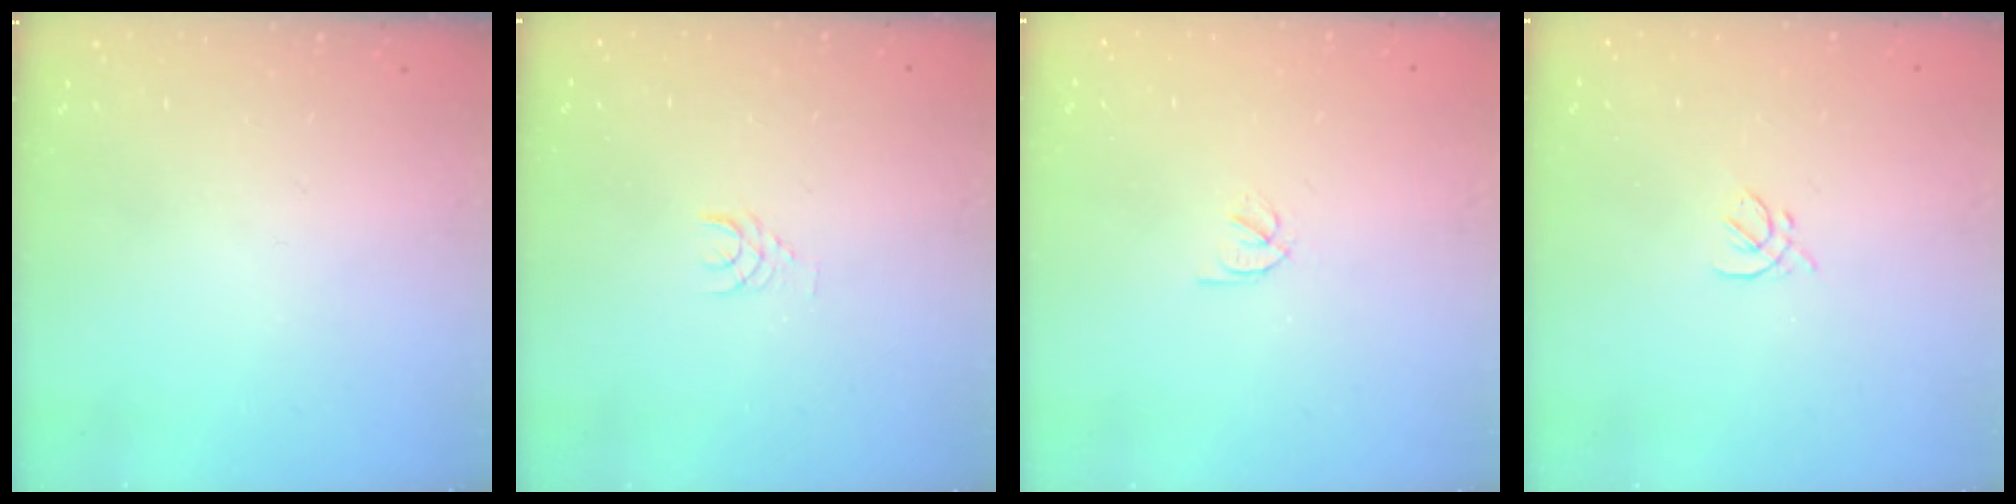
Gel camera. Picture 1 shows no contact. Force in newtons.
{"total": 3.7, "press": 3.7, "slide": 0.4}
{"total": 2.1, "press": 2.1, "slide": 0.4}
{"total": 2.0, "press": 1.9, "slide": 0.7}